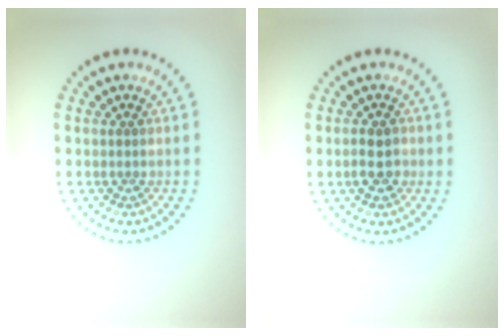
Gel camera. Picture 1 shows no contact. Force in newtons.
{"total": 2.2, "press": 2.1, "slide": 0.4}